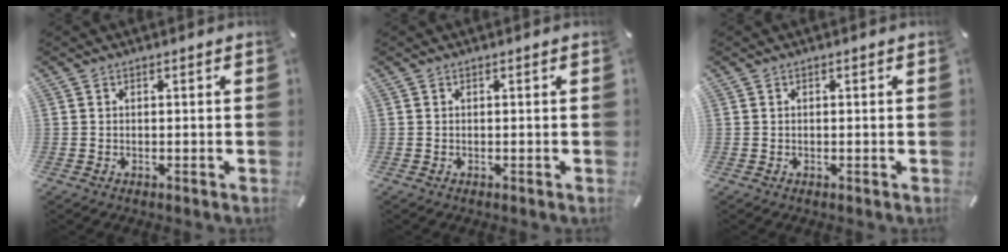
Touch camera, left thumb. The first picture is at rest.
{"total": 0.0}
{"total": 0.0}